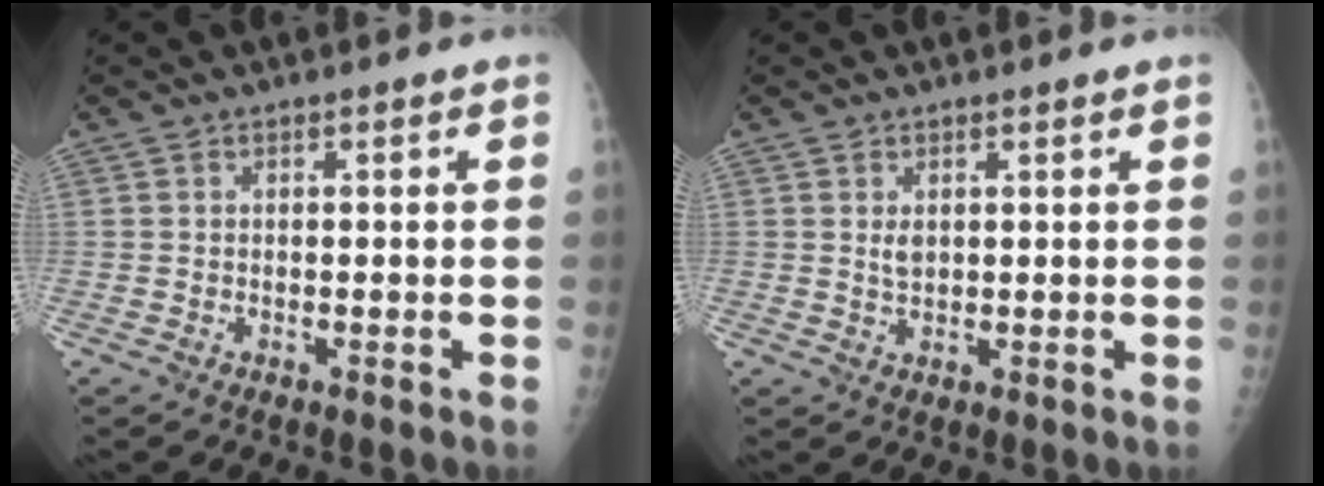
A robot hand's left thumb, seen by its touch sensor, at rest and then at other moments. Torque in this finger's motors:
{"motor_torque": [0.00, 0.16, 0.37, -0.08, 0.00]}